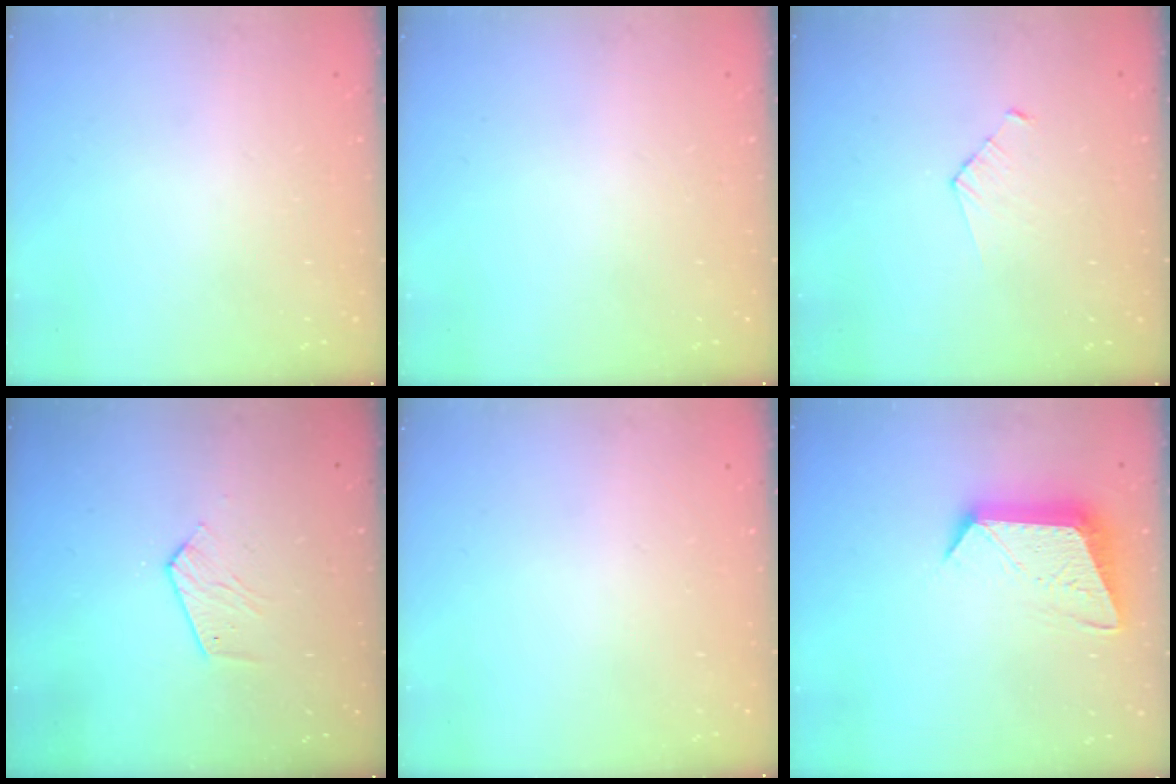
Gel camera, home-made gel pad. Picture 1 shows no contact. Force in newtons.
{"total": 0.0}
{"total": 2.8, "press": 2.7, "slide": 0.3}
{"total": 5.6, "press": 5.6, "slide": 0.5}
{"total": 0.0}
{"total": 12.7, "press": 12.7, "slide": 0.7}